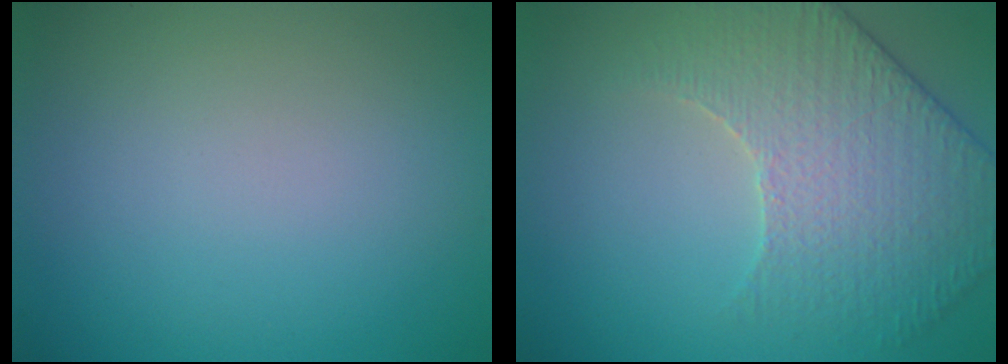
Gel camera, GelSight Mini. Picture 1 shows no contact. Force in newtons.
{"total": 4.3, "press": 4.2, "slide": 0.9}